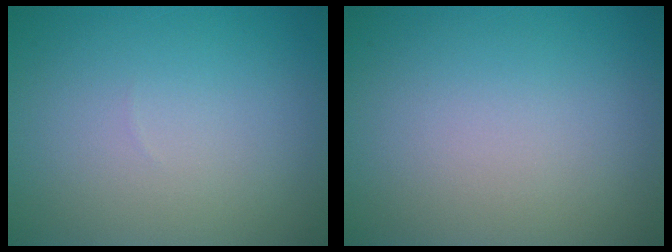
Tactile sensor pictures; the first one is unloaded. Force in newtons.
{"total": 0.0}